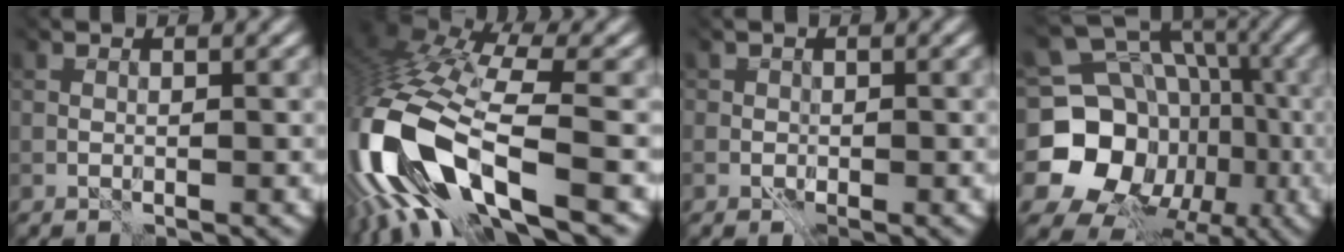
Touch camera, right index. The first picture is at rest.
{"total": 15.1, "force": [-4.0, 6.2, 13.2], "torque": [-0.303, -0.018, -0.071]}
{"total": 0.8, "force": [0.2, 0.6, -0.5], "torque": [0.020, -0.002, -0.001]}
{"total": 16.8, "force": [-3.0, 15.0, 6.8], "torque": [-0.134, -0.008, -0.055]}